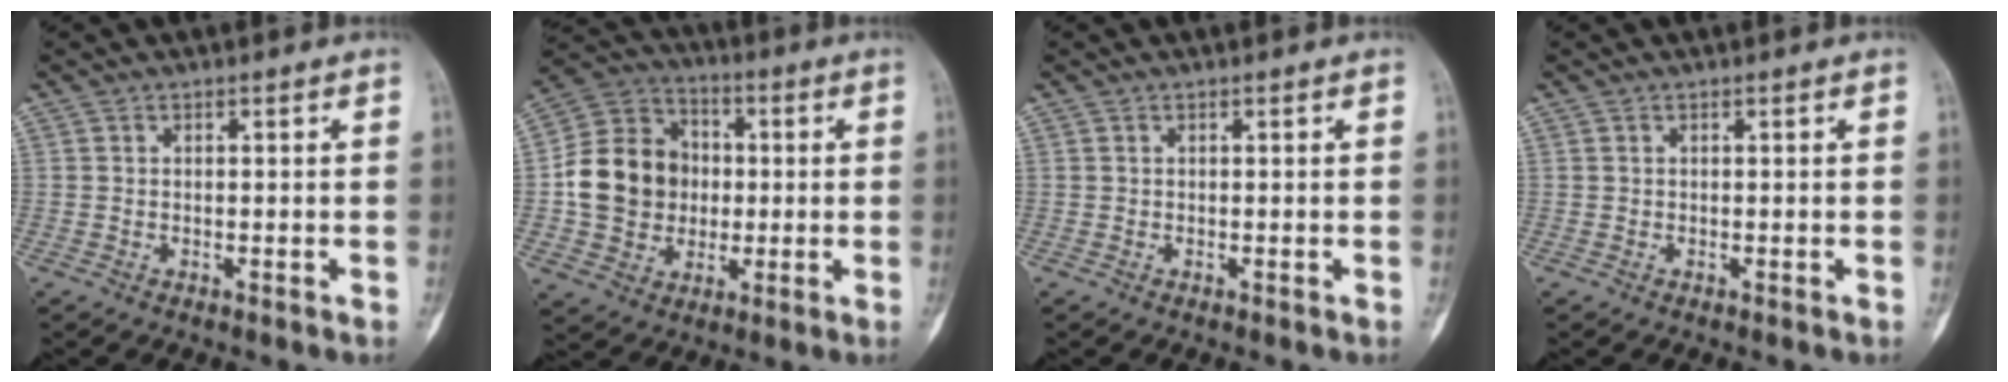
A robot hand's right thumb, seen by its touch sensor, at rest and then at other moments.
{"total": 15.6, "force": [-0.3, 13.3, 8.1], "torque": [-0.124, 0.025, -0.005]}
{"total": 0.0}
{"total": 0.0}